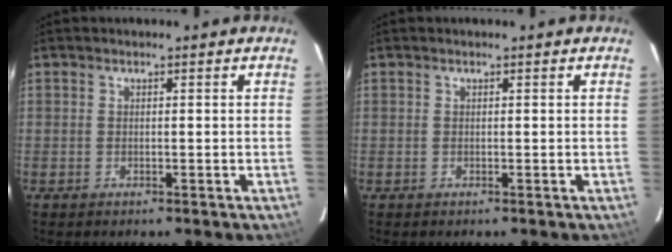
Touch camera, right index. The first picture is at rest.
{"total": 0.0}